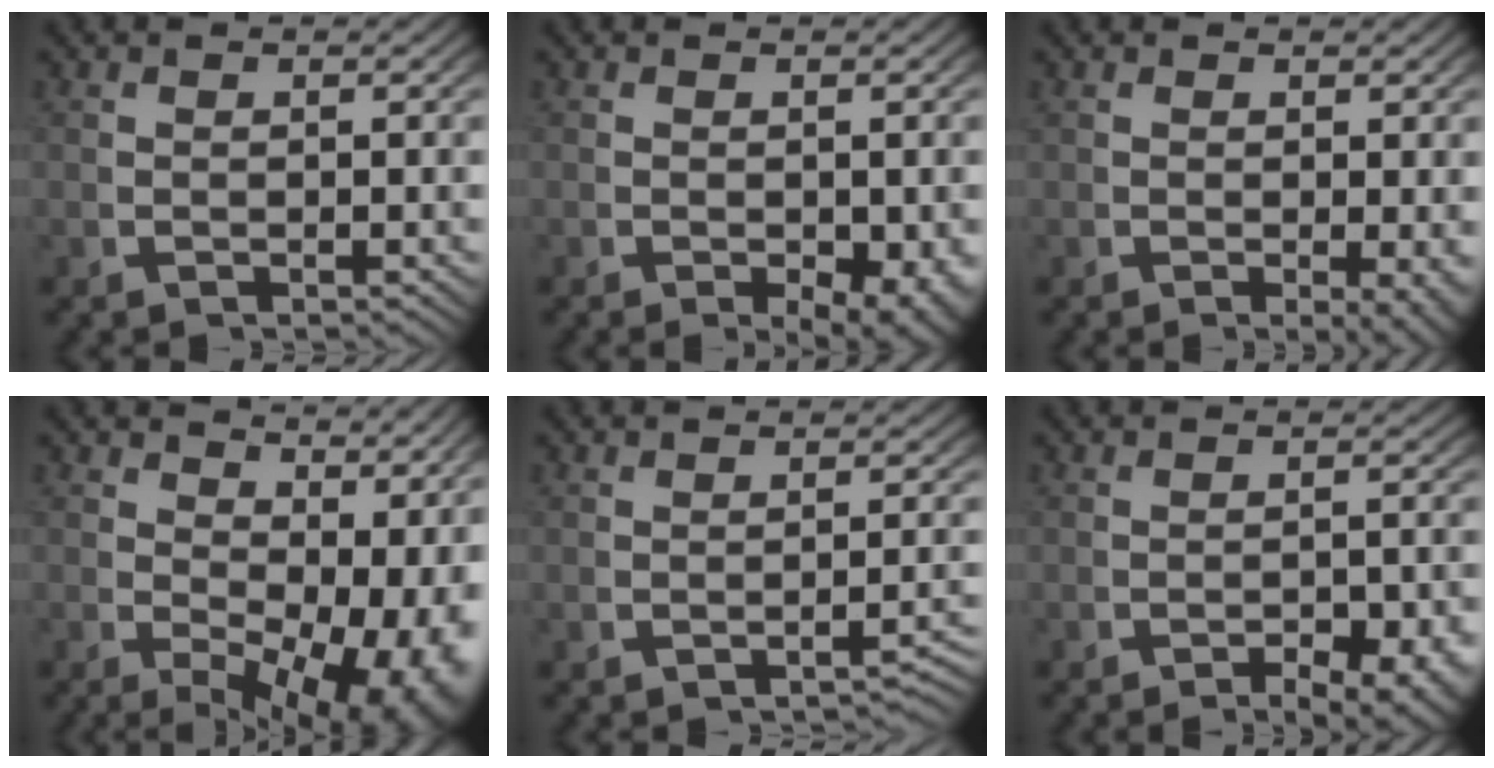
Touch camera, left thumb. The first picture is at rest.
{"total": 3.8, "force": [-1.4, 1.9, 2.9], "torque": [-0.044, -0.025, -0.011]}
{"total": 2.4, "force": [-0.4, 0.7, 2.3], "torque": [-0.032, -0.014, 0.001]}
{"total": 9.0, "force": [-0.2, 5.4, 7.2], "torque": [-0.114, -0.049, 0.024]}
{"total": 2.5, "force": [-2.3, 0.4, 1.0], "torque": [-0.015, 0.002, -0.034]}
{"total": 4.9, "force": [-3.2, 1.9, 3.2], "torque": [-0.043, -0.018, -0.045]}